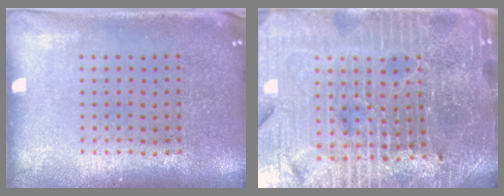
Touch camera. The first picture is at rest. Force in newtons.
{"total": 5.6, "press": 5.2, "slide": 2.1}